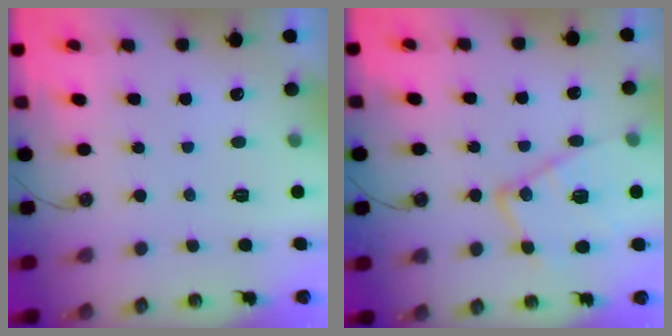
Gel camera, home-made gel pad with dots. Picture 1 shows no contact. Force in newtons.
{"total": 15.7, "press": 15.6, "slide": 1.1}